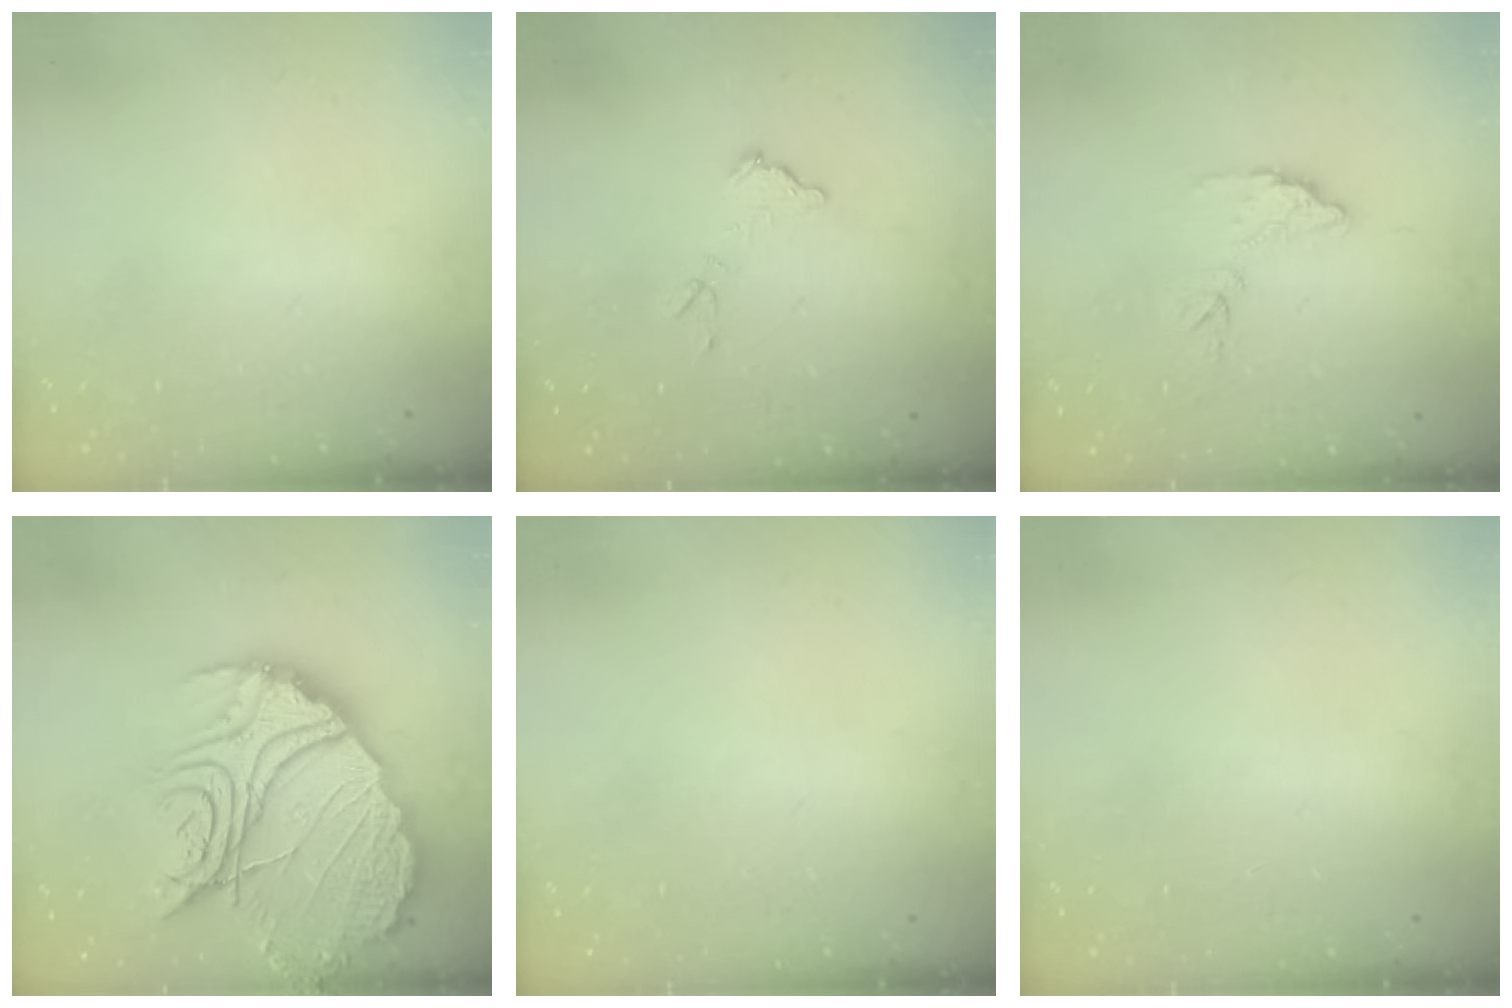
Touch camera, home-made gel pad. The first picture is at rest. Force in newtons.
{"total": 7.4, "press": 7.4, "slide": 0.4}
{"total": 7.2, "press": 7.2, "slide": 0.3}
{"total": 27.7, "press": 27.6, "slide": 2.4}
{"total": 0.0}
{"total": 0.0}